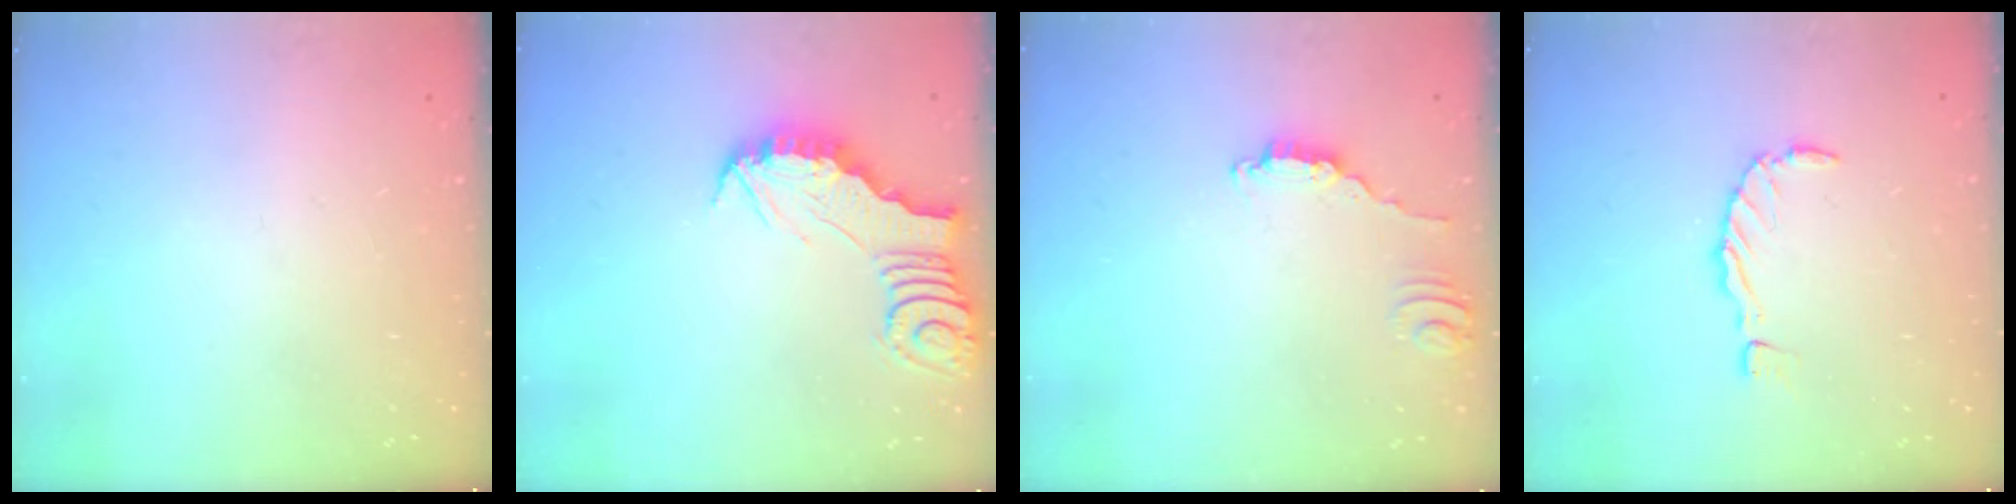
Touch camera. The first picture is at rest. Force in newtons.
{"total": 3.0, "press": 3.0, "slide": 0.3}
{"total": 2.6, "press": 2.6, "slide": 0.2}
{"total": 0.0}